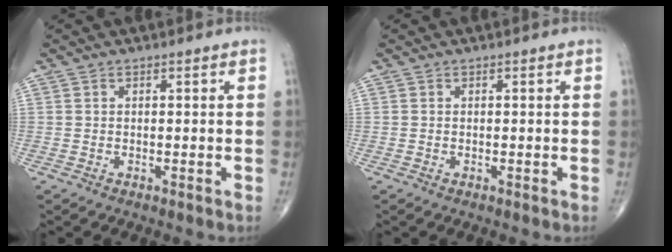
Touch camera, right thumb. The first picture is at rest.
{"total": 0.0}